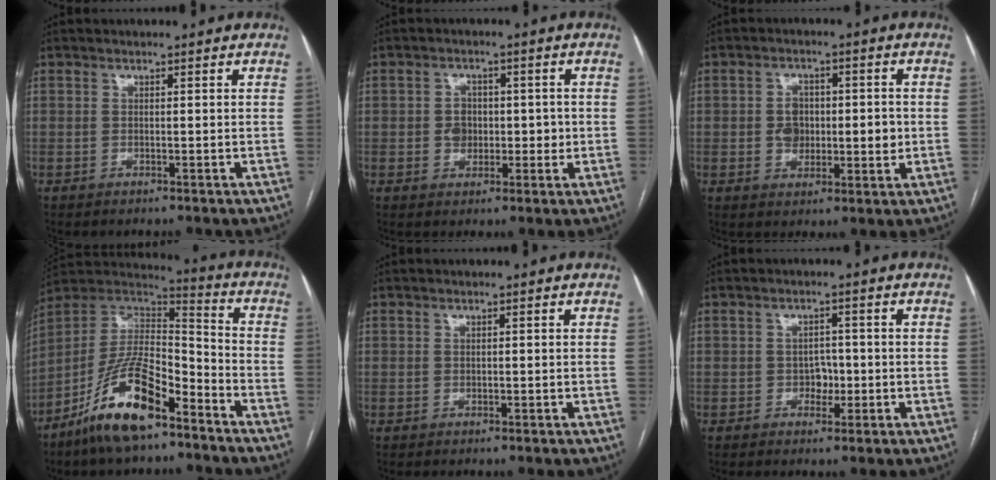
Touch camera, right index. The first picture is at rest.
{"total": 4.2, "force": [-0.2, 3.5, 2.3], "torque": [-0.024, 0.015, 0.002]}
{"total": 6.1, "force": [-0.1, 4.2, 4.5], "torque": [-0.066, 0.011, 0.004]}
{"total": 15.9, "force": [-10.2, 4.6, 11.3], "torque": [-0.213, 0.010, -0.185]}
{"total": 0.0}
{"total": 2.5, "force": [-0.7, 2.0, 1.5], "torque": [-0.014, 0.007, -0.009]}